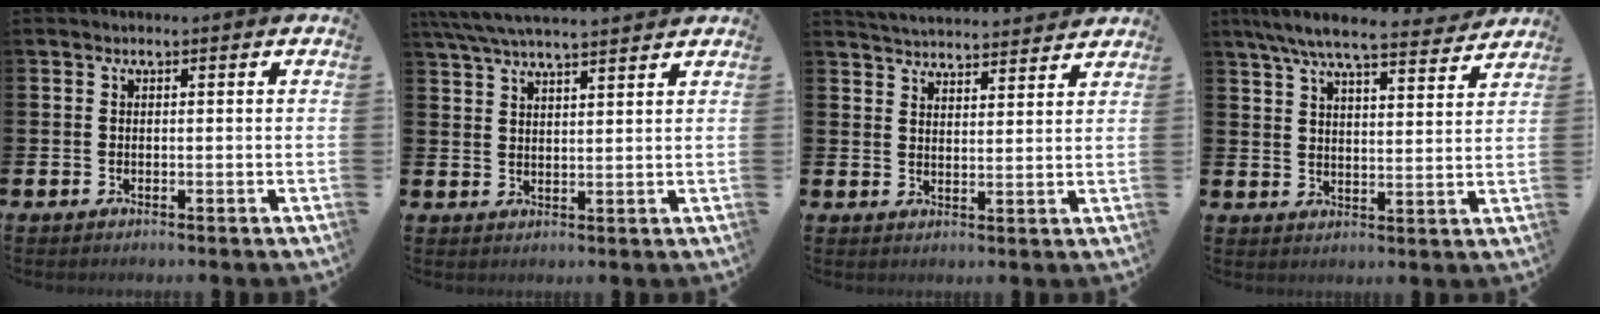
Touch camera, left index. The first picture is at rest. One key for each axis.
{"total": 5.2, "fx": 4.8, "fy": 0.2, "fz": 1.9, "tx": -0.053, "ty": -0.016, "tz": 0.088}
{"total": 4.2, "fx": 4.2, "fy": 0.2, "fz": -0.2, "tx": -0.005, "ty": -0.032, "tz": 0.073}
{"total": 8.2, "fx": 7.4, "fy": 1.1, "fz": 3.3, "tx": -0.070, "ty": -0.043, "tz": 0.128}